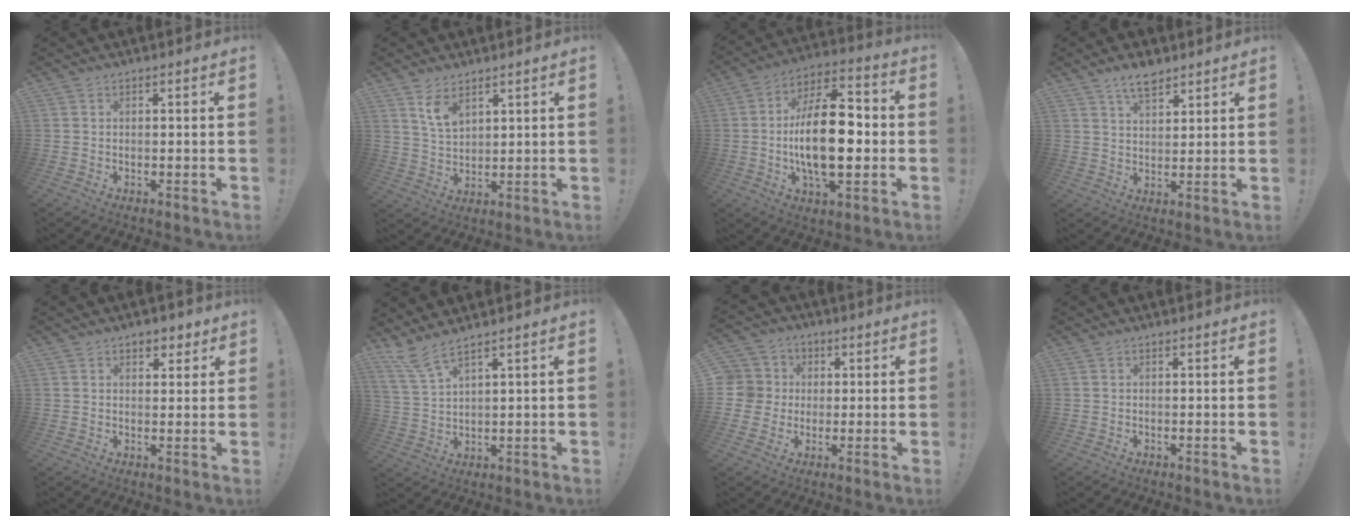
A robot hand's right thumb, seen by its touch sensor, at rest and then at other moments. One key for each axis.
{"total": 6.8, "fx": 4.6, "fy": 3.3, "fz": 3.7, "tx": -0.069, "ty": -0.024, "tz": 0.085}
{"total": 20.2, "fx": -2.1, "fy": 9.3, "fz": 17.8, "tx": -0.317, "ty": 0.001, "tz": -0.042}
{"total": 6.8, "fx": 5.0, "fy": 3.0, "fz": 3.5, "tx": -0.057, "ty": -0.023, "tz": 0.089}
{"total": 4.0, "fx": 2.6, "fy": 2.6, "fz": 1.5, "tx": -0.005, "ty": -0.011, "tz": 0.044}
{"total": 7.0, "fx": 5.9, "fy": 0.8, "fz": 3.6, "tx": -0.084, "ty": -0.029, "tz": 0.109}
{"total": 8.1, "fx": 0.6, "fy": 7.9, "fz": 1.9, "tx": -0.033, "ty": 0.001, "tz": 0.013}
{"total": 0.0}